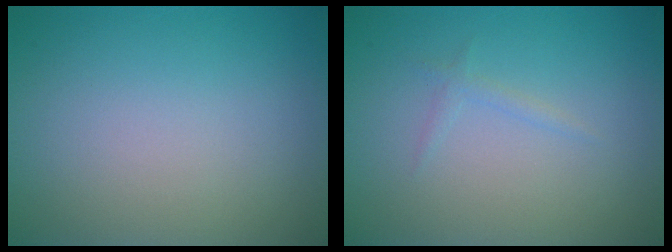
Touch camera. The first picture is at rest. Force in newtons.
{"total": 0.7, "press": 0.7, "slide": 0.1}